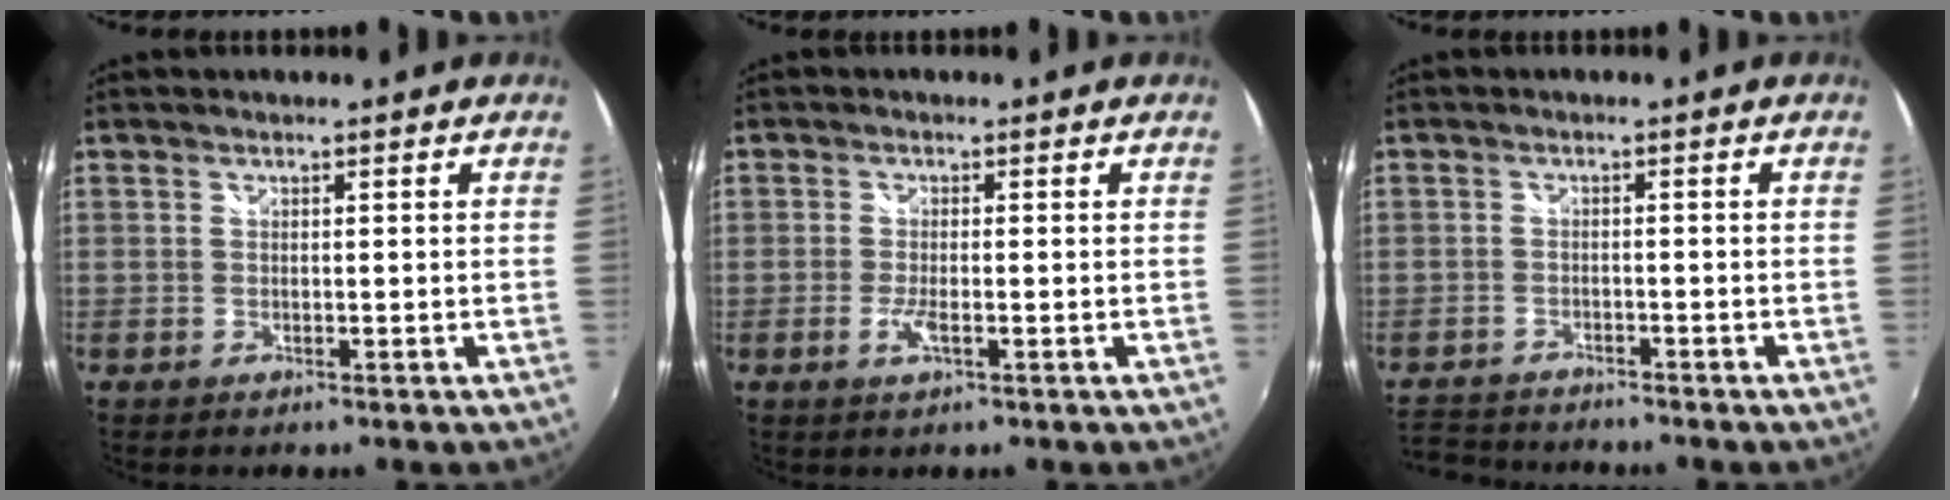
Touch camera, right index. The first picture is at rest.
{"total": 2.6, "force": [-1.0, 0.5, 2.4], "torque": [-0.051, -0.007, -0.019]}
{"total": 6.3, "force": [-5.8, 2.3, 0.8], "torque": [-0.043, 0.004, -0.108]}